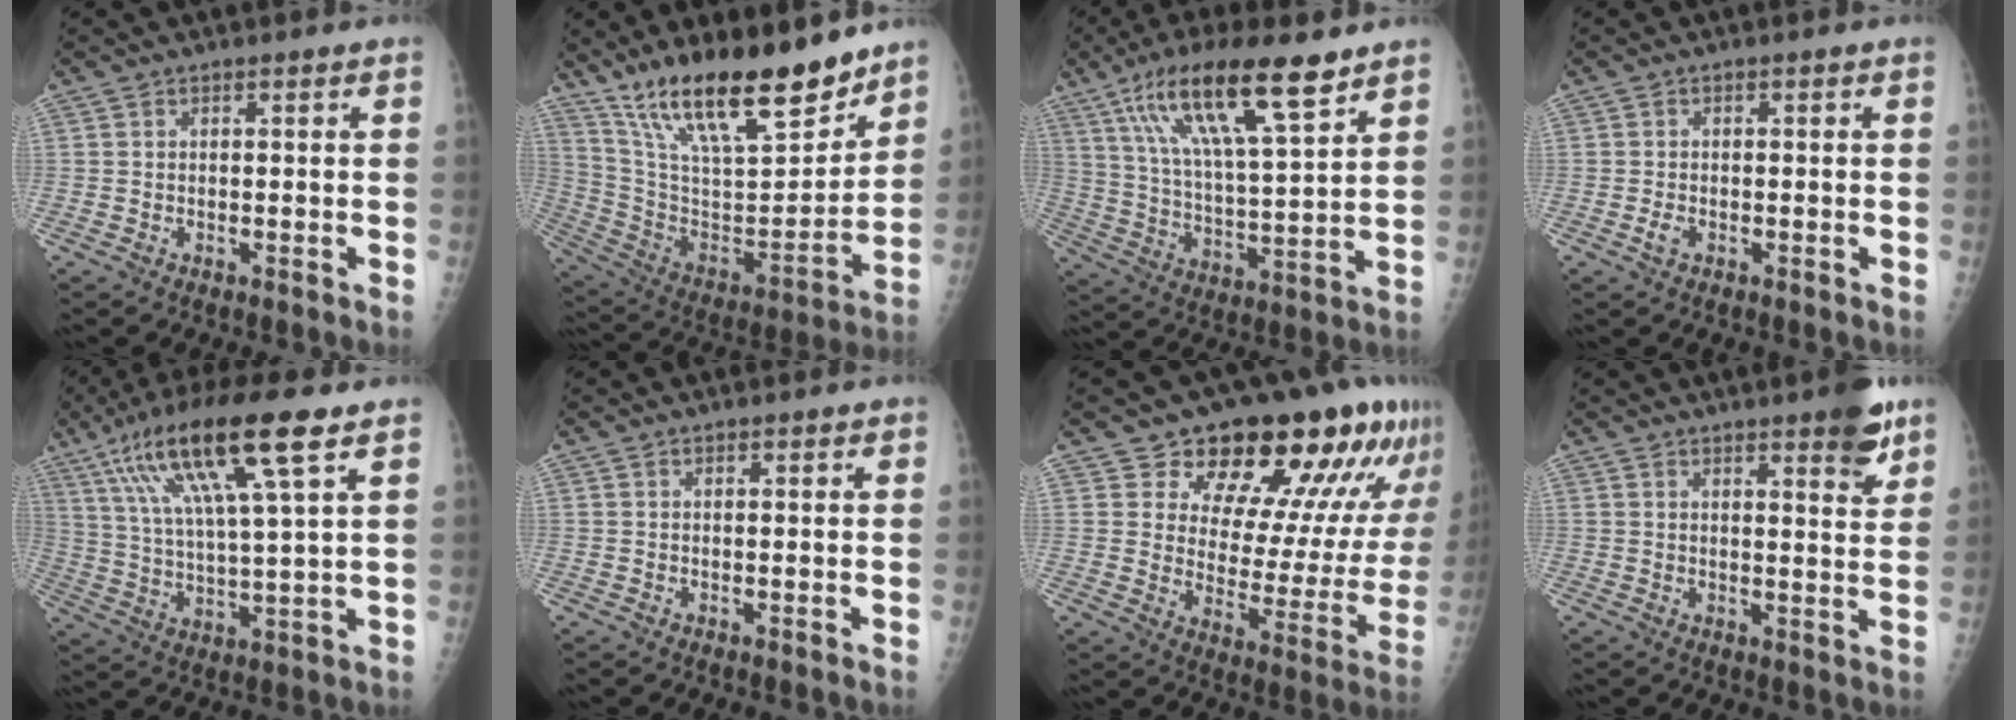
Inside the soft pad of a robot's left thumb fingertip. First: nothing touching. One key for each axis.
{"total": 24.5, "fx": 18.0, "fy": 7.0, "fz": 15.1, "tx": -0.223, "ty": -0.081, "tz": 0.318}
{"total": 19.0, "fx": 11.4, "fy": 4.3, "fz": 14.5, "tx": -0.248, "ty": -0.032, "tz": 0.210}
{"total": 1.5, "fx": -0.6, "fy": 0.9, "fz": 1.0, "tx": -0.022, "ty": 0.000, "tz": -0.014}
{"total": 18.3, "fx": 9.3, "fy": 3.1, "fz": 15.5, "tx": -0.297, "ty": -0.012, "tz": 0.168}
{"total": 0.6, "fx": 0.5, "fy": 0.3, "fz": 0.3, "tx": -0.003, "ty": -0.002, "tz": 0.005}
{"total": 21.7, "fx": 15.0, "fy": 10.1, "fz": 12.0, "tx": -0.109, "ty": -0.071, "tz": 0.200}
{"total": 7.4, "fx": 4.7, "fy": 1.9, "fz": 5.4, "tx": -0.055, "ty": -0.025, "tz": 0.058}